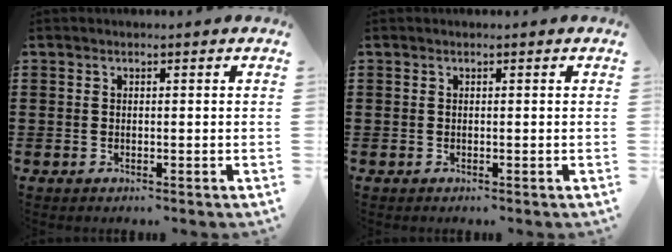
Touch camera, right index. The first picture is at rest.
{"total": 0.0}